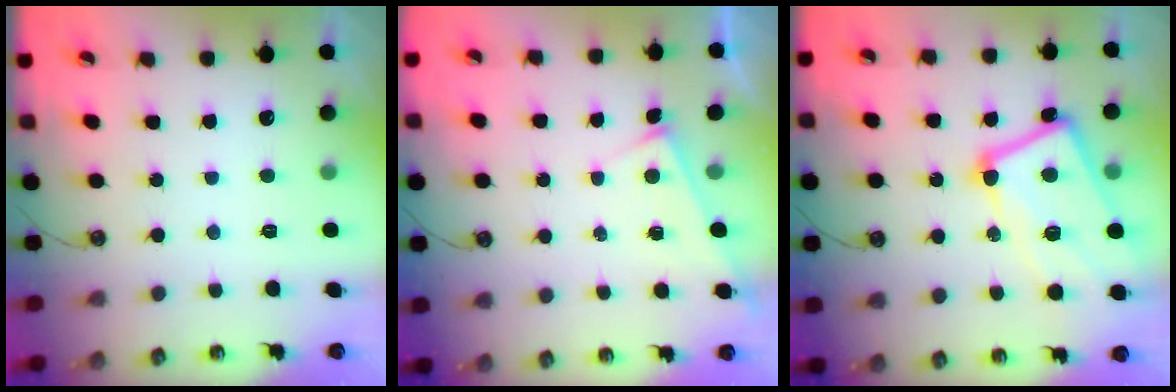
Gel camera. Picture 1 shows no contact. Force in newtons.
{"total": 2.9, "press": 2.9, "slide": 0.2}
{"total": 13.8, "press": 13.7, "slide": 1.6}